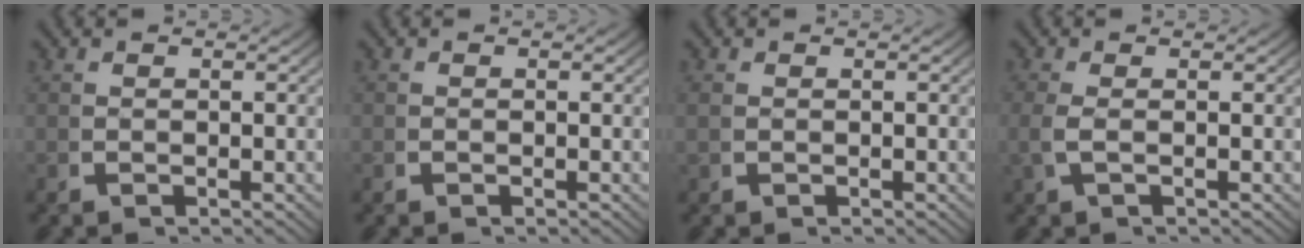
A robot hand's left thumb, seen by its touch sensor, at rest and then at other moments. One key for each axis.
{"total": 0.0}
{"total": 0.6, "fx": 0.3, "fy": 0.4, "fz": 0.3, "tx": -0.012, "ty": -0.003, "tz": 0.010}
{"total": 1.7, "fx": 0.2, "fy": 0.3, "fz": 1.7, "tx": -0.056, "ty": -0.005, "tz": 0.009}